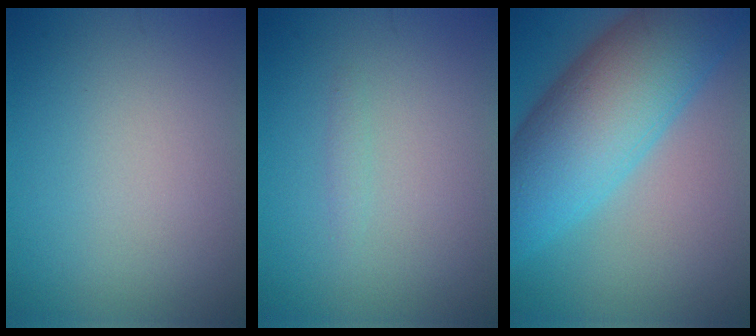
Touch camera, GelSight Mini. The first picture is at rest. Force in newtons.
{"total": 0.6, "press": 0.6, "slide": 0.1}
{"total": 12.5, "press": 12.5, "slide": 0.3}